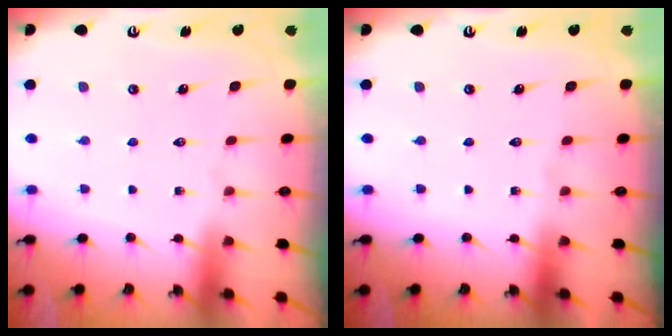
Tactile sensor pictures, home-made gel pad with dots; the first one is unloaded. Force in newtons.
{"total": 0.0}